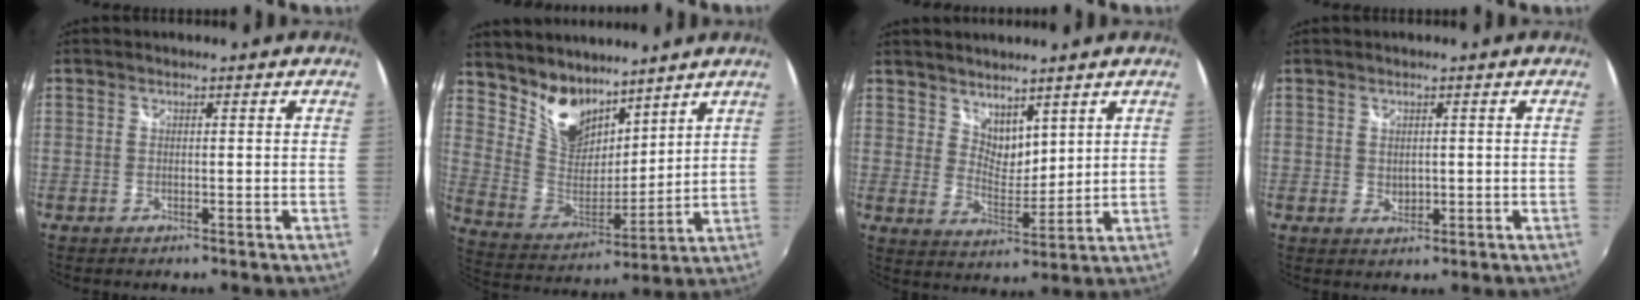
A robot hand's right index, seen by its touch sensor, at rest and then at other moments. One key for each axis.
{"total": 13.1, "fx": 9.8, "fy": 7.5, "fz": 4.3, "tx": -0.102, "ty": 0.008, "tz": 0.199}
{"total": 5.8, "fx": 4.5, "fy": 3.0, "fz": 2.2, "tx": -0.026, "ty": -0.004, "tz": 0.084}
{"total": 1.8, "fx": 0.5, "fy": 1.5, "fz": 0.7, "tx": -0.007, "ty": -0.001, "tz": 0.011}